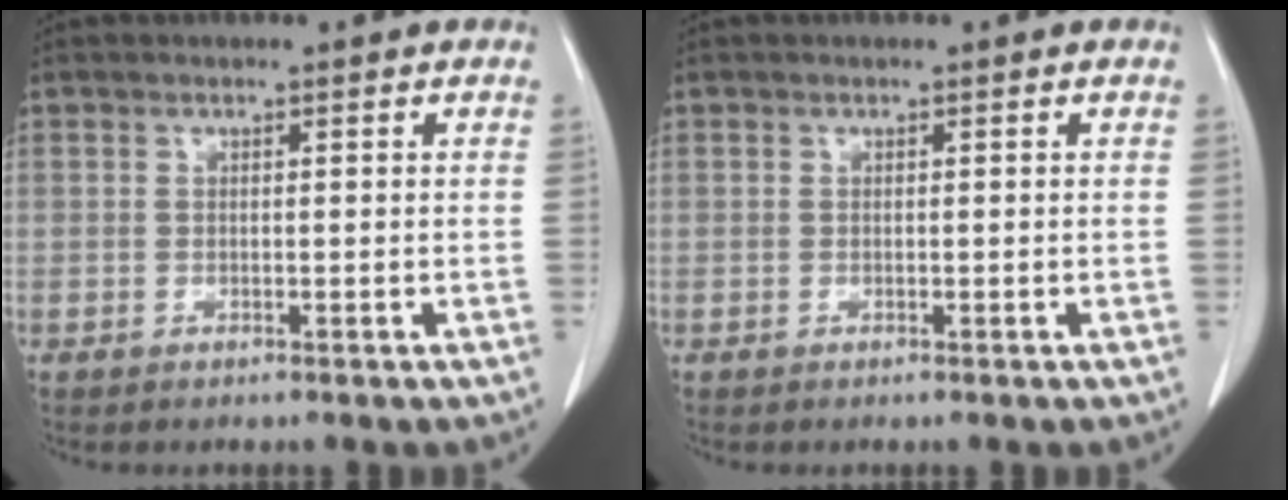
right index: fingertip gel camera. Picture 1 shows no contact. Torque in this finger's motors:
{"motor_torque": [0.00, 0.00, 0.00, 0.00]}